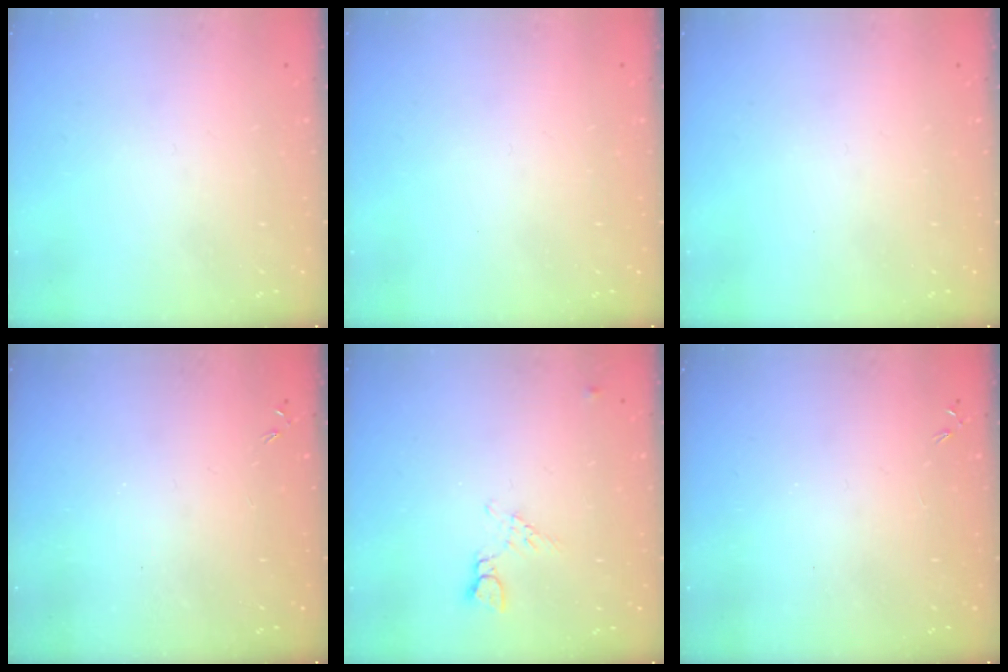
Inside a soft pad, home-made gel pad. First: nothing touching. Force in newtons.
{"total": 0.0}
{"total": 0.0}
{"total": 0.0}
{"total": 3.7, "press": 3.6, "slide": 0.5}
{"total": 0.0}